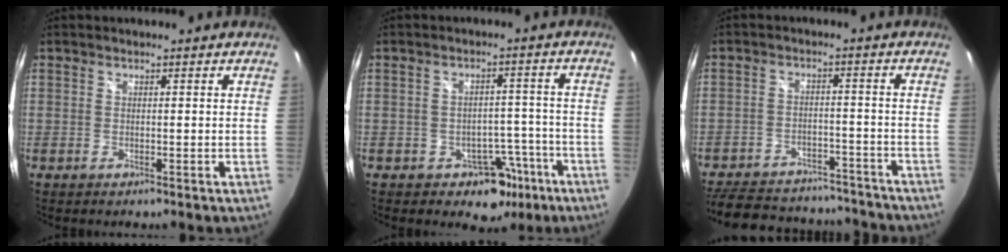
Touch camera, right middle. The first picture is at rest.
{"total": 6.9, "force": [-4.2, 5.0, 2.3], "torque": [-0.037, 0.031, -0.037]}
{"total": 25.0, "force": [-21.0, 9.8, 9.4], "torque": [-0.211, 0.020, -0.269]}